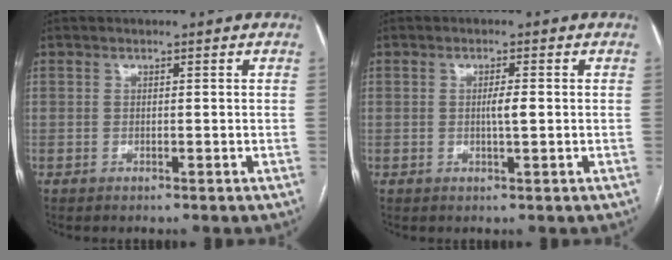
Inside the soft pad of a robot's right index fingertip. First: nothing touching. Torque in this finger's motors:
{"motor_torque": [0.00, 0.00, 0.00, 0.03]}